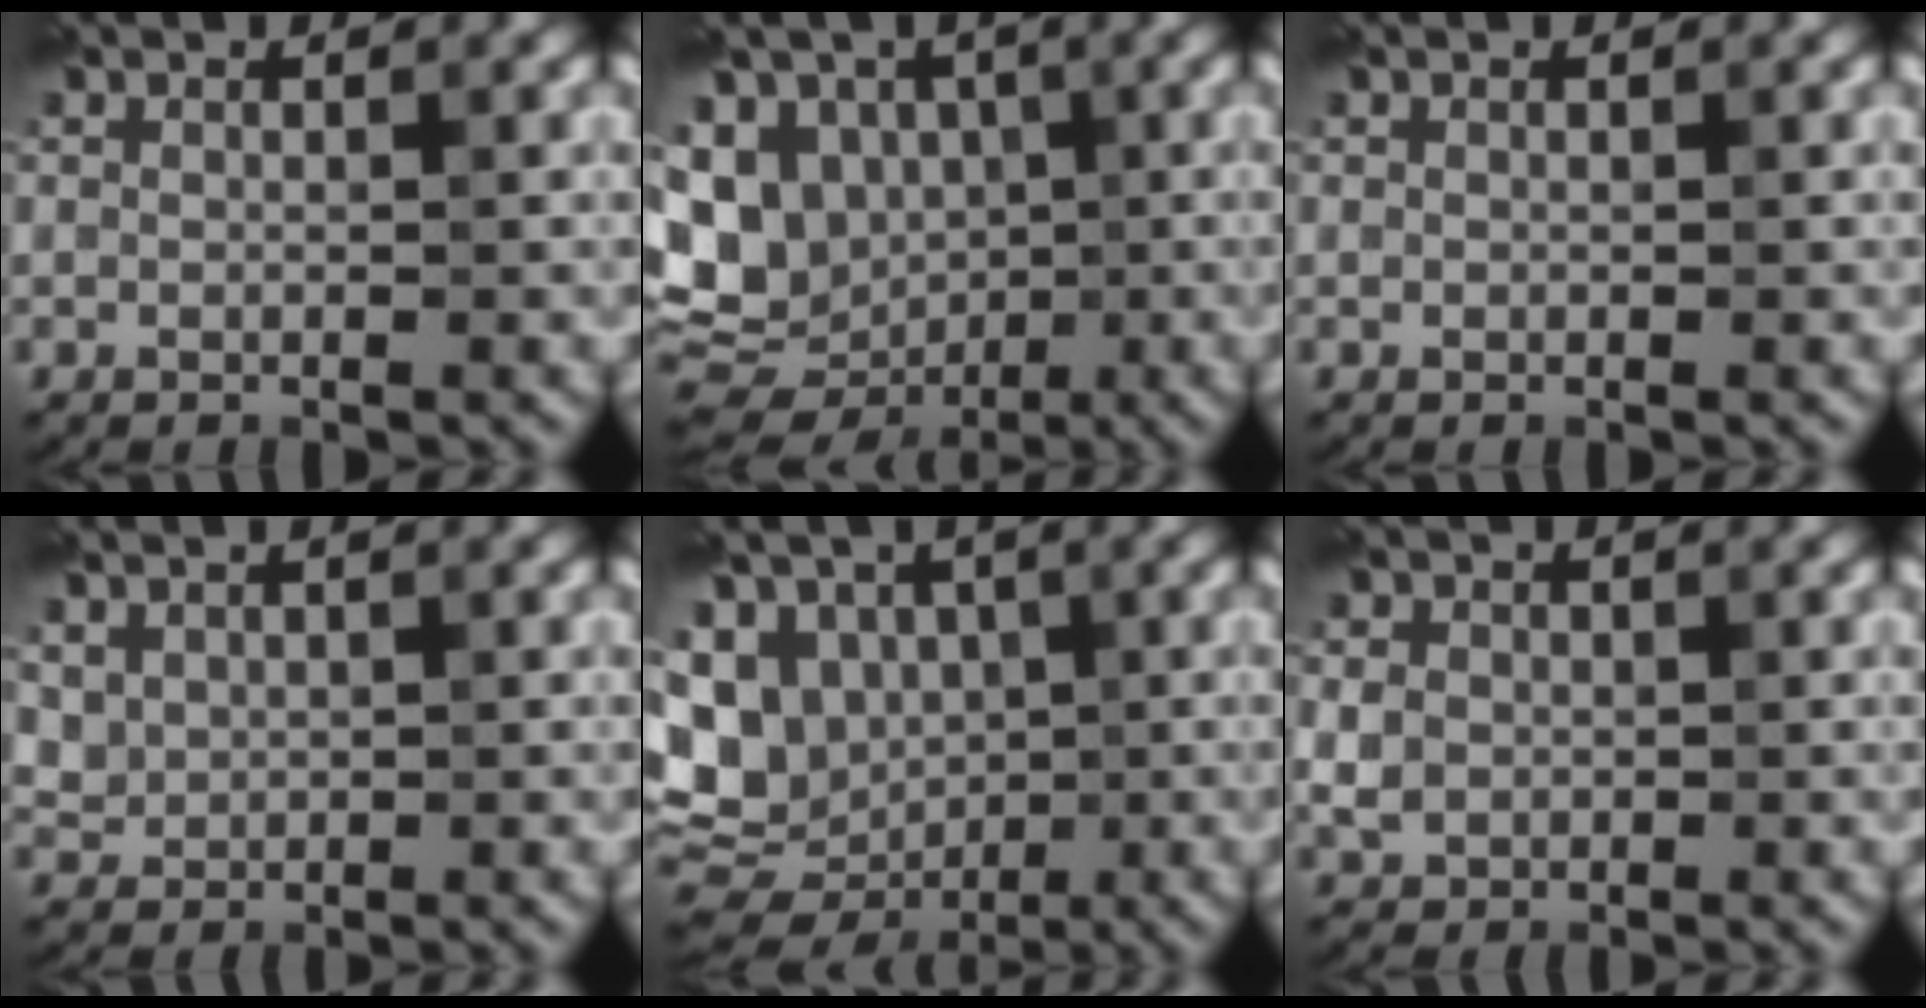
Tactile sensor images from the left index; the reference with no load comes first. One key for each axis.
{"total": 14.7, "fx": -1.5, "fy": 12.4, "fz": 7.7, "tx": -0.164, "ty": -0.004, "tz": -0.035}
{"total": 0.0}
{"total": 1.5, "fx": 0.6, "fy": 1.2, "fz": 0.6, "tx": -0.014, "ty": -0.005, "tz": 0.018}
{"total": 13.4, "fx": -0.6, "fy": 11.2, "fz": 7.3, "tx": -0.154, "ty": 0.000, "tz": -0.018}
{"total": 2.3, "fx": -0.2, "fy": 2.1, "fz": 1.0, "tx": -0.022, "ty": -0.004, "tz": -0.001}